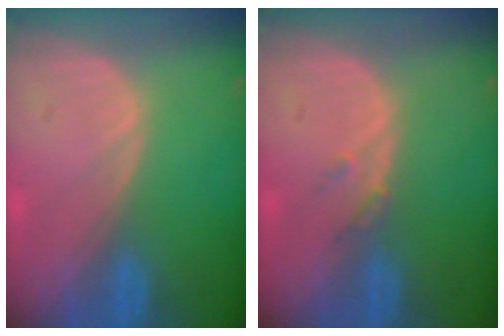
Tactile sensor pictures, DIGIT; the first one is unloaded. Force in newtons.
{"total": 1.5, "press": 1.3, "slide": 0.7}